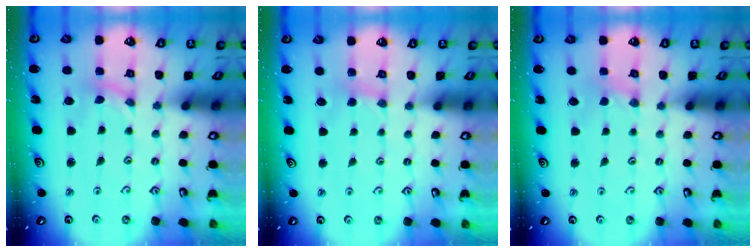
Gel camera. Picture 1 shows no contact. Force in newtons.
{"total": 2.7, "press": 2.7, "slide": 0.4}
{"total": 0.0}